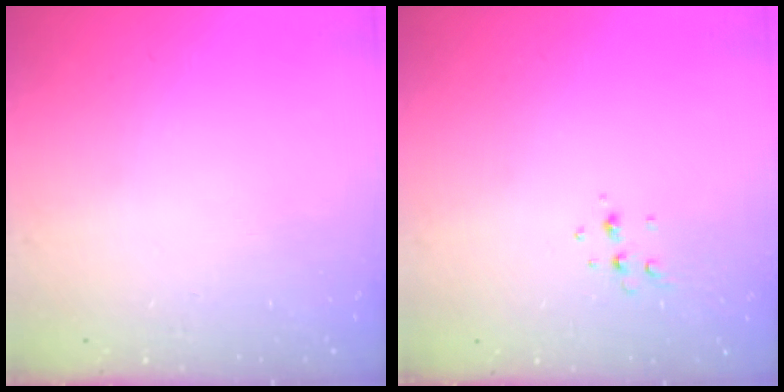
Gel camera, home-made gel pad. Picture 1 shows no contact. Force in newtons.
{"total": 4.3, "press": 4.2, "slide": 0.9}